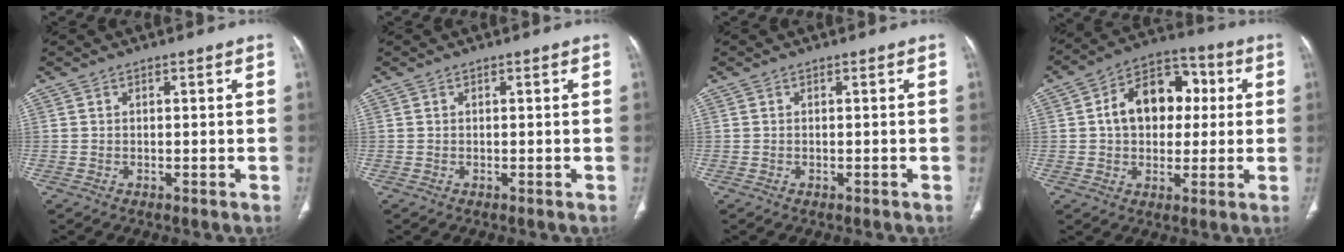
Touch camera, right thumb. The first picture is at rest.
{"total": 0.0}
{"total": 0.0}
{"total": 14.5, "force": [1.9, 10.2, 10.1], "torque": [-0.120, 0.024, 0.021]}